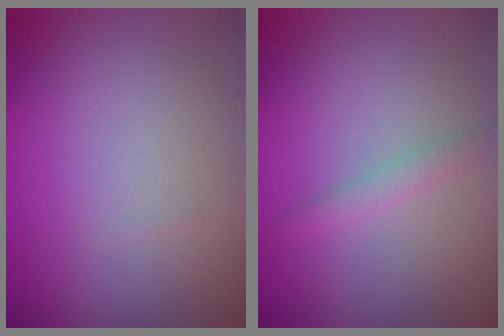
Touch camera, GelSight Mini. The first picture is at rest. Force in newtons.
{"total": 1.2, "press": 1.2, "slide": 0.1}